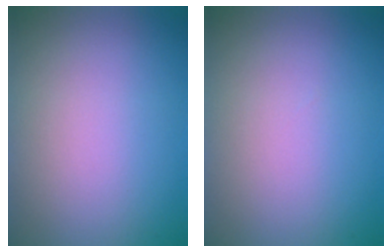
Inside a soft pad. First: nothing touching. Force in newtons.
{"total": 0.0}